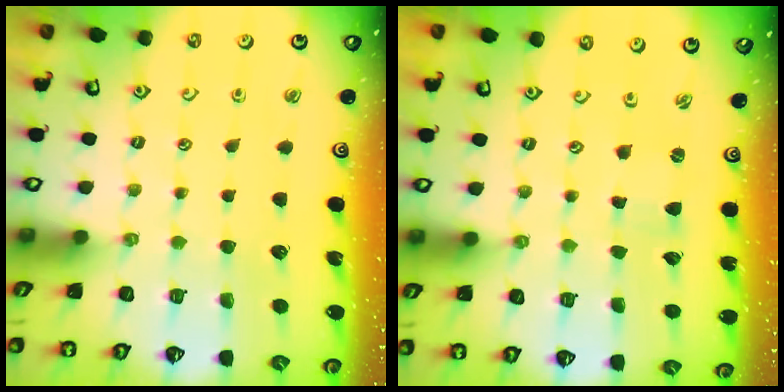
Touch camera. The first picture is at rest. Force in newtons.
{"total": 0.0}